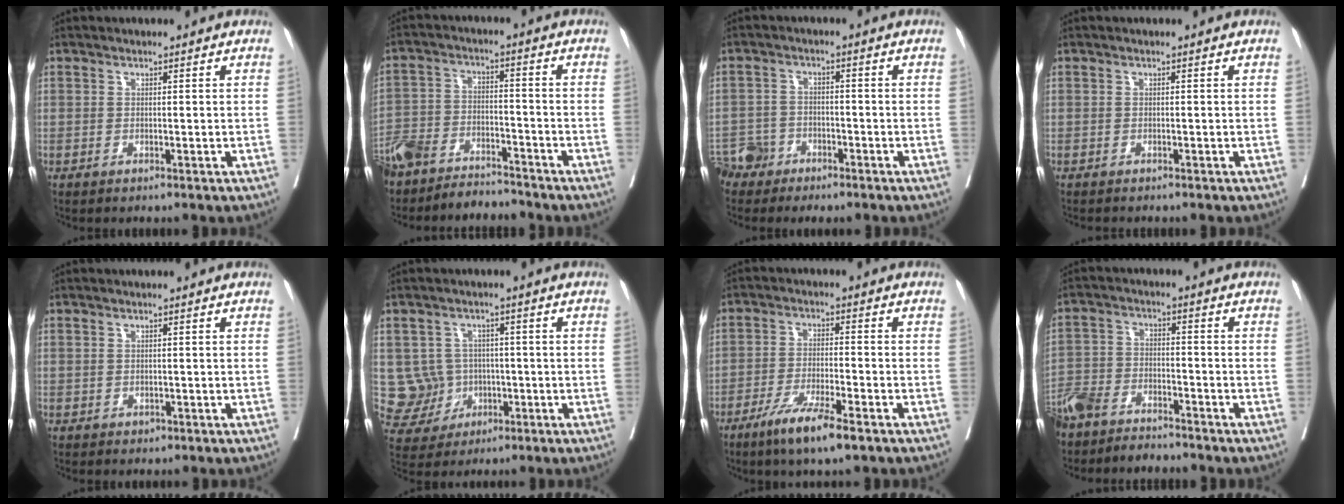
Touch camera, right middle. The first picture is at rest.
{"total": 12.2, "force": [-10.8, 4.3, 3.6], "torque": [-0.068, 0.011, -0.185]}
{"total": 3.9, "force": [-3.2, 2.2, -0.5], "torque": [0.011, 0.005, -0.063]}
{"total": 1.3, "force": [-1.2, 0.4, 0.4], "torque": [-0.010, -0.004, -0.018]}
{"total": 0.6, "force": [-0.1, 0.5, 0.2], "torque": [-0.004, 0.000, 0.002]}
{"total": 6.7, "force": [-0.2, 6.7, 1.0], "torque": [-0.019, 0.012, 0.009]}
{"total": 7.8, "force": [-5.1, 0.7, 5.9], "torque": [-0.112, -0.015, -0.089]}
{"total": 10.4, "force": [-9.1, 3.6, 3.4], "torque": [-0.065, -0.002, -0.158]}